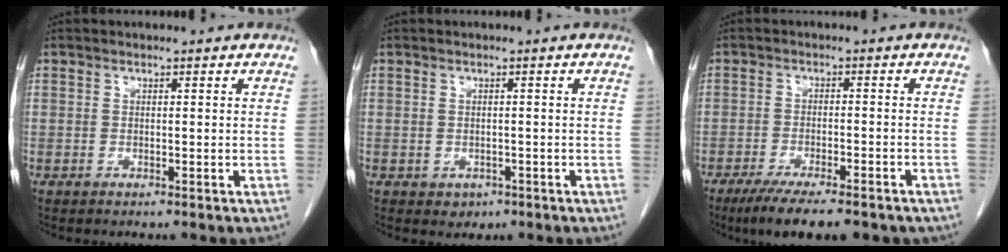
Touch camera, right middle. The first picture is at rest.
{"total": 1.6, "force": [-0.7, 1.3, 0.6], "torque": [-0.006, 0.003, -0.002]}
{"total": 12.3, "force": [-9.4, 2.8, 7.4], "torque": [-0.105, -0.015, -0.133]}